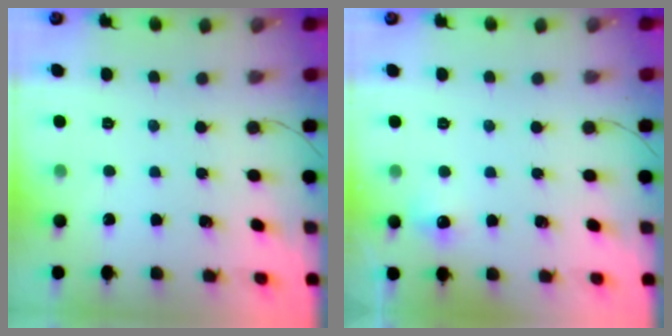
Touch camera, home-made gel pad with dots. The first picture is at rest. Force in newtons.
{"total": 5.9, "press": 5.6, "slide": 1.8}